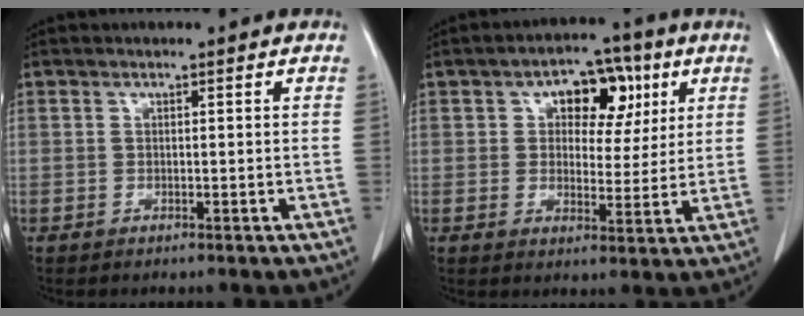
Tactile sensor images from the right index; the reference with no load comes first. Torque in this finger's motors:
{"motor_torque": [0.63, 0.58, 0.26, 0.05]}